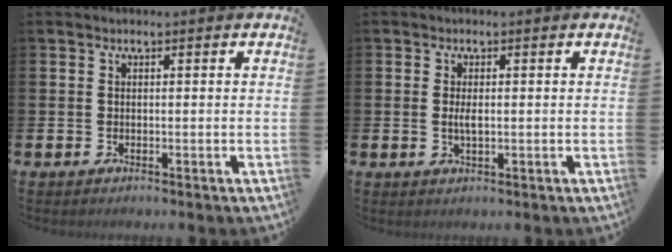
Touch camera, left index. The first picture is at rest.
{"total": 1.9, "force": [0.1, 0.7, 1.8], "torque": [-0.031, 0.001, -0.001]}